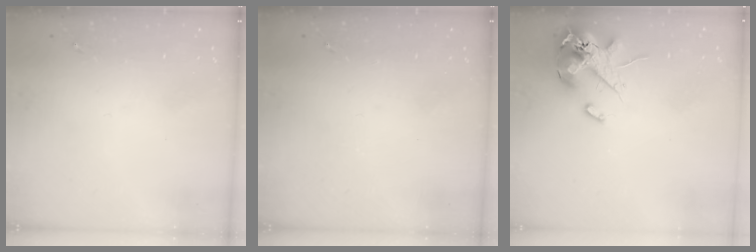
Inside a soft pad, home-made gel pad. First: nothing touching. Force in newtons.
{"total": 0.0}
{"total": 14.1, "press": 13.9, "slide": 2.5}